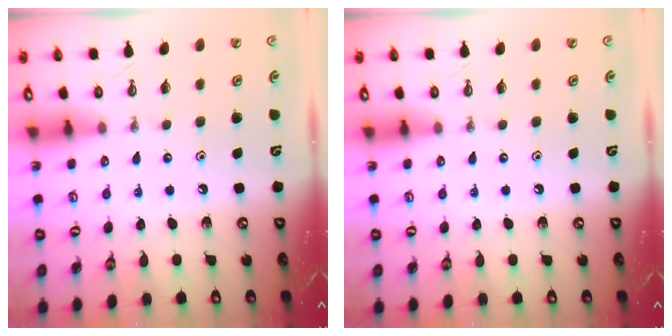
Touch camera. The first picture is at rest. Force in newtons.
{"total": 0.0}